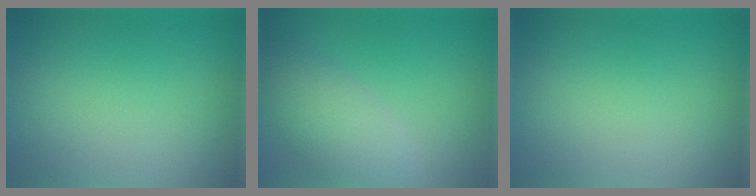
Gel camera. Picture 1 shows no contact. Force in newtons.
{"total": 4.7, "press": 4.6, "slide": 0.5}
{"total": 0.0}